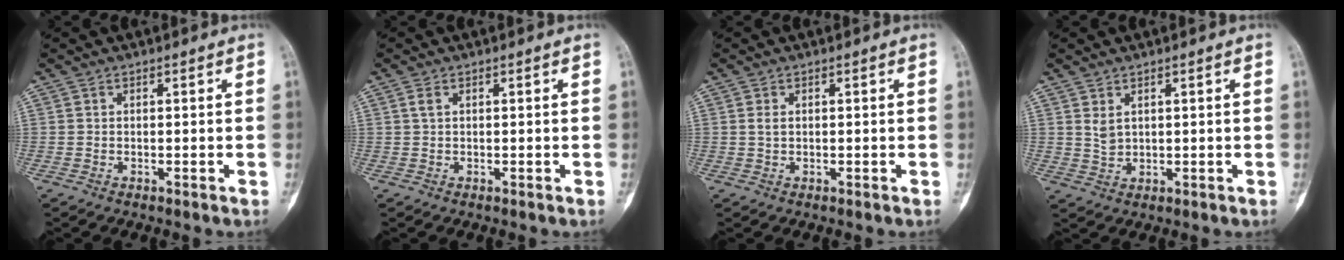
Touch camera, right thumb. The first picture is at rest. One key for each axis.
{"total": 1.0, "fx": 0.4, "fy": 0.5, "fz": 0.7, "tx": -0.020, "ty": 0.009, "tz": 0.008}
{"total": 1.2, "fx": 0.2, "fy": 0.7, "fz": 1.0, "tx": -0.018, "ty": 0.001, "tz": 0.006}
{"total": 2.4, "fx": 1.0, "fy": 1.4, "fz": 1.6, "tx": -0.027, "ty": -0.008, "tz": 0.027}